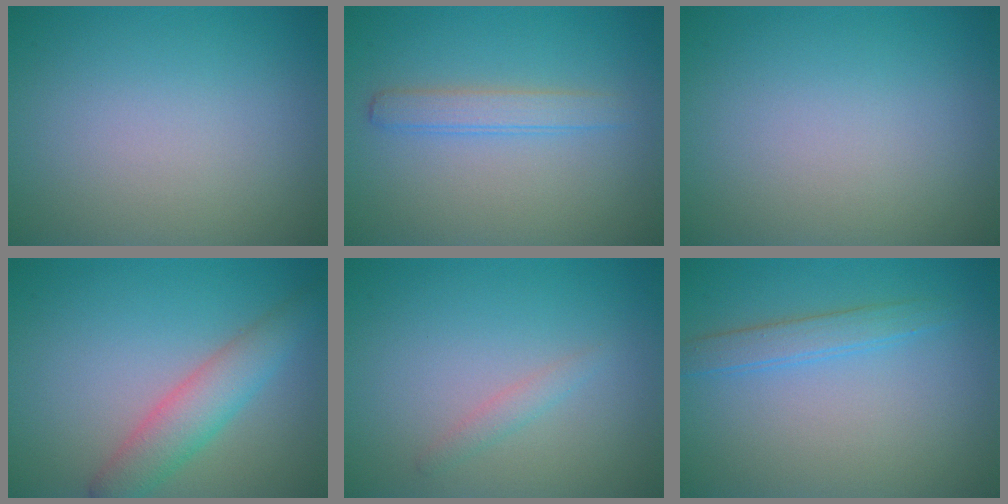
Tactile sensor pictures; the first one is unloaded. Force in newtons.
{"total": 2.1, "press": 2.1, "slide": 0.1}
{"total": 0.0}
{"total": 4.1, "press": 4.1, "slide": 0.1}
{"total": 1.1, "press": 1.1, "slide": 0.2}
{"total": 2.1, "press": 2.1, "slide": 0.1}